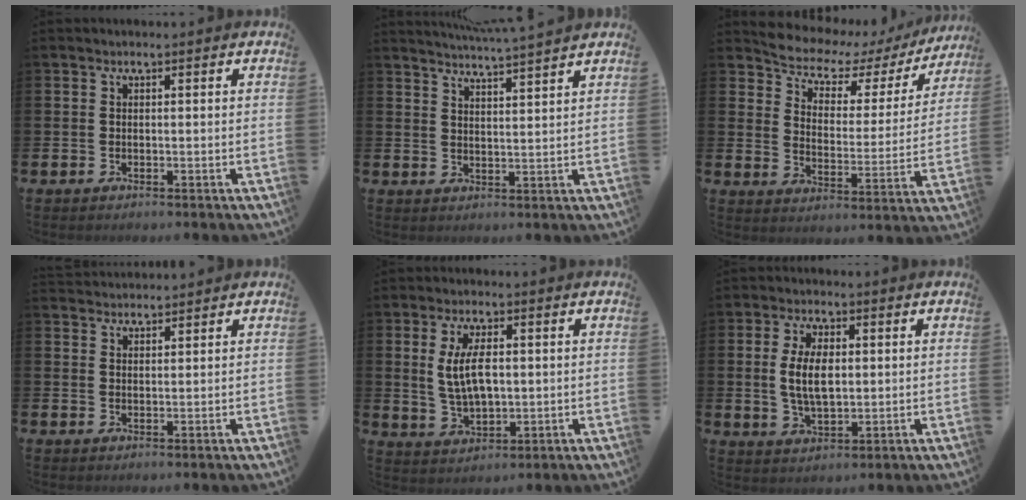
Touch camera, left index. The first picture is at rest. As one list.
[{"total": 4.6, "force": [4.4, -1.2, 0.5], "torque": [-0.016, -0.033, 0.076]}, {"total": 6.5, "force": [5.6, 2.6, 2.0], "torque": [-0.063, -0.040, 0.089]}, {"total": 2.4, "force": [2.4, 0.3, -0.2], "torque": [-0.001, -0.009, 0.044]}, {"total": 6.0, "force": [1.4, 2.8, 5.2], "torque": [-0.088, 0.003, 0.020]}, {"total": 6.3, "force": [1.0, 3.2, 5.3], "torque": [-0.082, 0.001, 0.013]}]